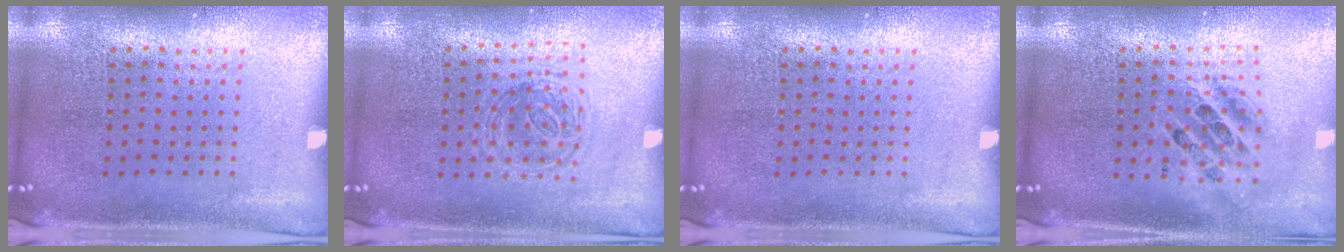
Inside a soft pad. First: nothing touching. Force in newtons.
{"total": 1.2, "press": 1.0, "slide": 0.6}
{"total": 0.0}
{"total": 1.8, "press": 1.4, "slide": 1.1}